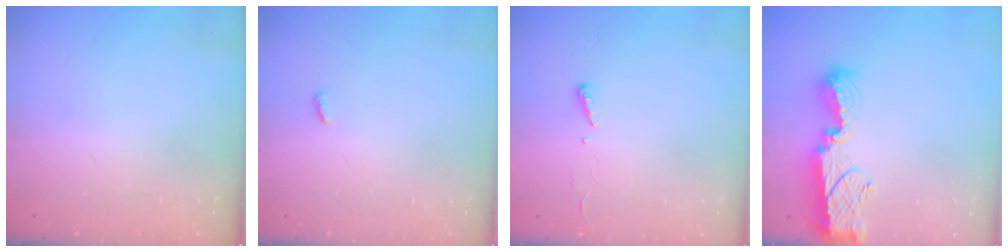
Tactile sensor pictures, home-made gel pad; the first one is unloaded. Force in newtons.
{"total": 2.7, "press": 2.7, "slide": 0.2}
{"total": 2.9, "press": 2.9, "slide": 0.4}
{"total": 12.3, "press": 12.3, "slide": 0.8}